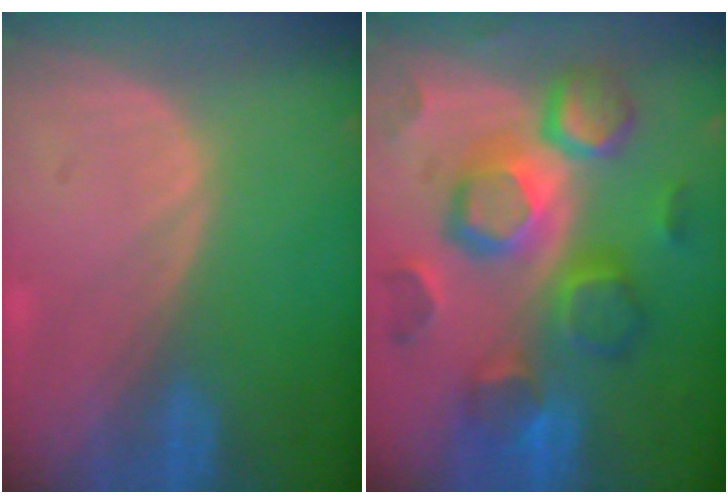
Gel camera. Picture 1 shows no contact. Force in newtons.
{"total": 12.4, "press": 12.4, "slide": 1.0}